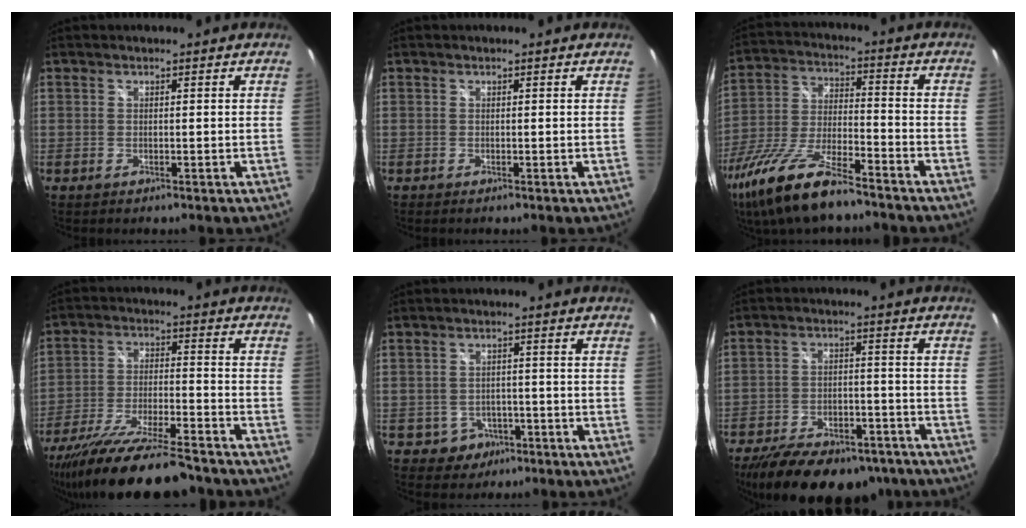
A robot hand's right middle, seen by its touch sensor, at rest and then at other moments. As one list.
[{"total": 0.0}, {"total": 18.2, "force": [-13.0, 4.7, 11.8], "torque": [-0.253, -0.038, -0.243]}, {"total": 21.1, "force": [-17.6, 3.4, 11.2], "torque": [-0.218, -0.055, -0.286]}, {"total": 4.7, "force": [-2.3, 4.0, 0.7], "torque": [-0.026, 0.010, -0.025]}, {"total": 22.4, "force": [-17.0, 9.9, 10.8], "torque": [-0.220, -0.014, -0.236]}]